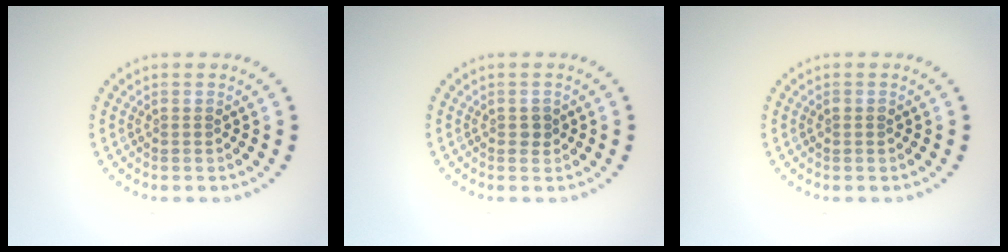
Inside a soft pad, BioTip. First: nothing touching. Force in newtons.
{"total": 0.9, "press": 0.9, "slide": 0.2}
{"total": 0.7, "press": 0.7, "slide": 0.1}